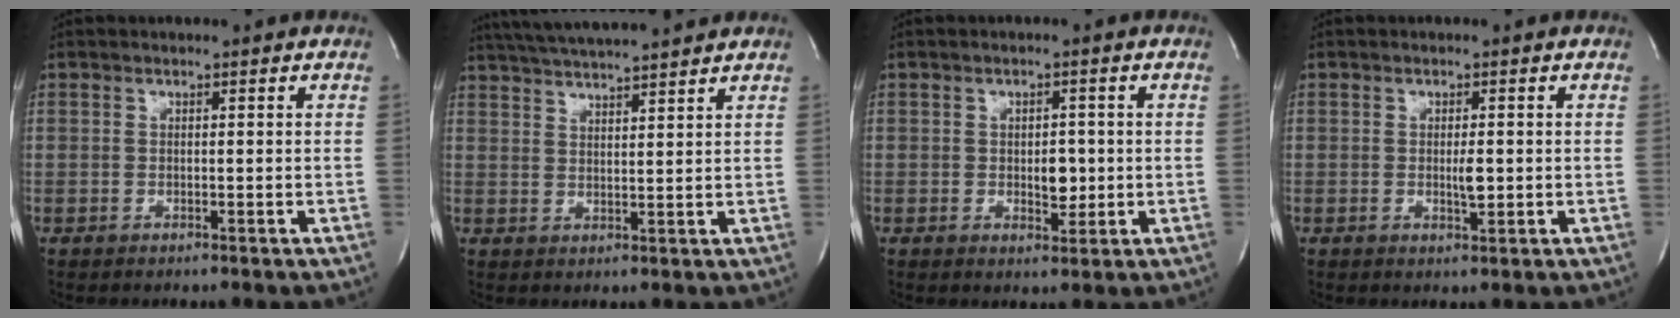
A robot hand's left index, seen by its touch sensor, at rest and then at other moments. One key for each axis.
{"total": 11.7, "fx": 10.6, "fy": -0.1, "fz": 5.0, "tx": -0.095, "ty": 0.018, "tz": 0.161}
{"total": 3.1, "fx": -0.5, "fy": 1.8, "fz": 2.5, "tx": -0.035, "ty": -0.005, "tz": -0.002}
{"total": 2.0, "fx": -0.4, "fy": 0.5, "fz": 1.9, "tx": -0.037, "ty": -0.007, "tz": -0.004}